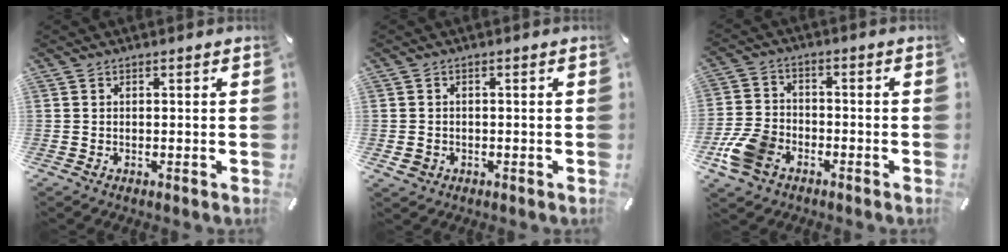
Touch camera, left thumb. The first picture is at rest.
{"total": 2.1, "force": [-0.7, 1.9, 0.7], "torque": [-0.013, 0.004, -0.013]}
{"total": 9.9, "force": [-5.1, 6.8, 5.1], "torque": [-0.116, 0.024, -0.094]}